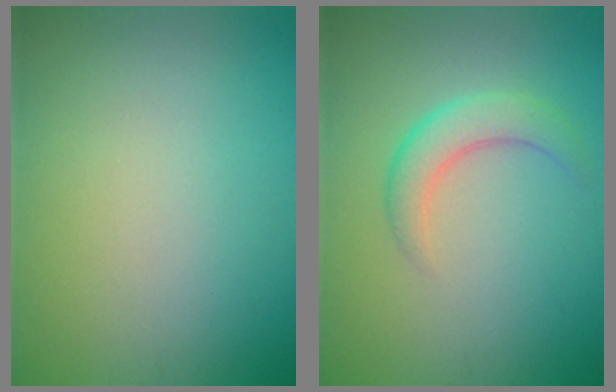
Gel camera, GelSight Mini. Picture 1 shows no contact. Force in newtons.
{"total": 3.0, "press": 3.0, "slide": 0.2}